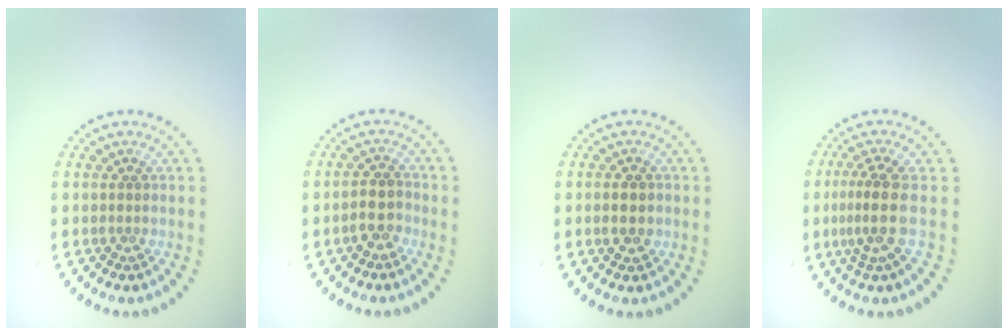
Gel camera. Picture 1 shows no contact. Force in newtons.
{"total": 2.0, "press": 1.9, "slide": 0.8}
{"total": 2.6, "press": 2.6, "slide": 0.1}
{"total": 3.0, "press": 2.2, "slide": 2.0}